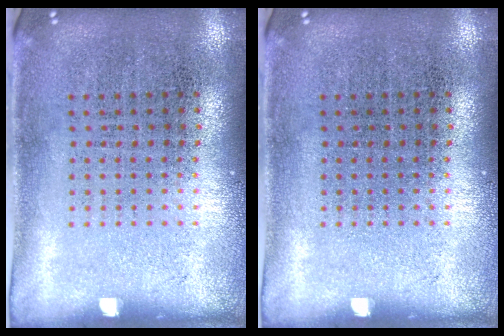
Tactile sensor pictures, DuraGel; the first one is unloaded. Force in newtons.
{"total": 0.0}